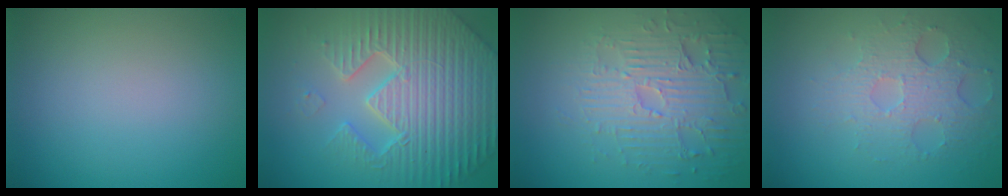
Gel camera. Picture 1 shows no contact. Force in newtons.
{"total": 7.6, "press": 7.4, "slide": 1.9}
{"total": 4.6, "press": 4.1, "slide": 1.9}
{"total": 3.6, "press": 3.2, "slide": 1.6}